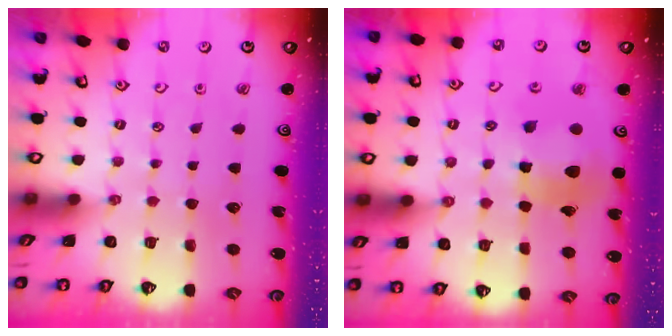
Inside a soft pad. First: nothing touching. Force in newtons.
{"total": 11.1, "press": 11.1, "slide": 0.9}